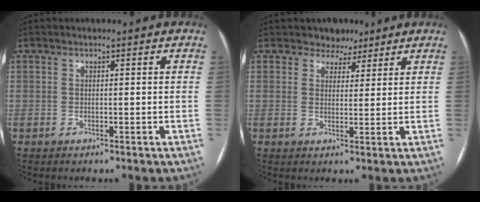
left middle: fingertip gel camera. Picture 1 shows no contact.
{"total": 3.7, "force": [2.9, 2.3, 0.2], "torque": [0.005, 0.001, 0.040]}